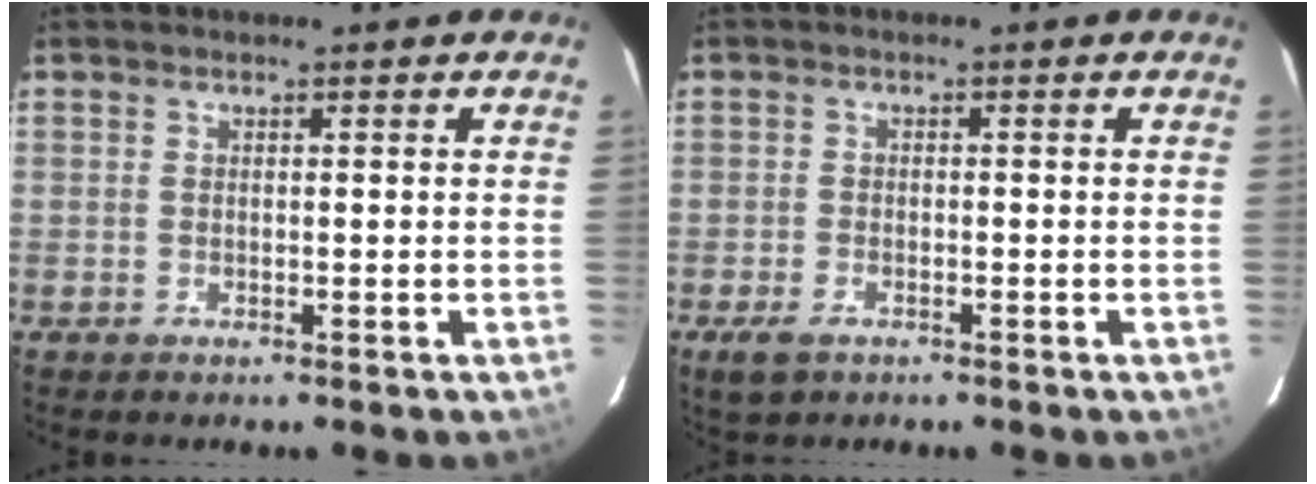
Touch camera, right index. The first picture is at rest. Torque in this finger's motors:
{"motor_torque": [0.18, 0.00, 0.04, 0.03]}